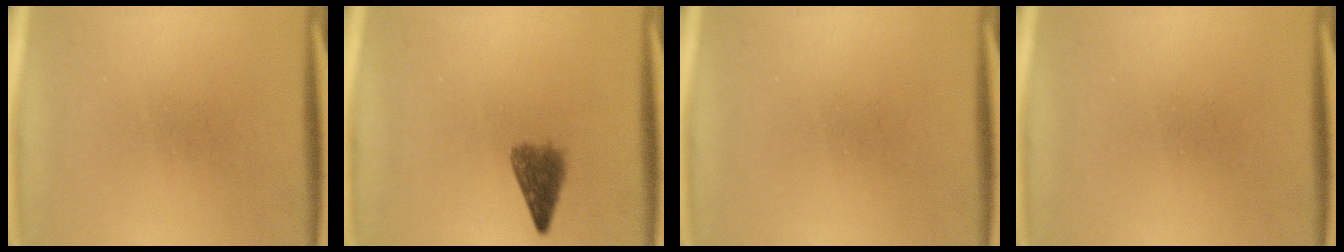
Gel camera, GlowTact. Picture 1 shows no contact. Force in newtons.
{"total": 3.8}
{"total": 0.0}
{"total": 0.0}